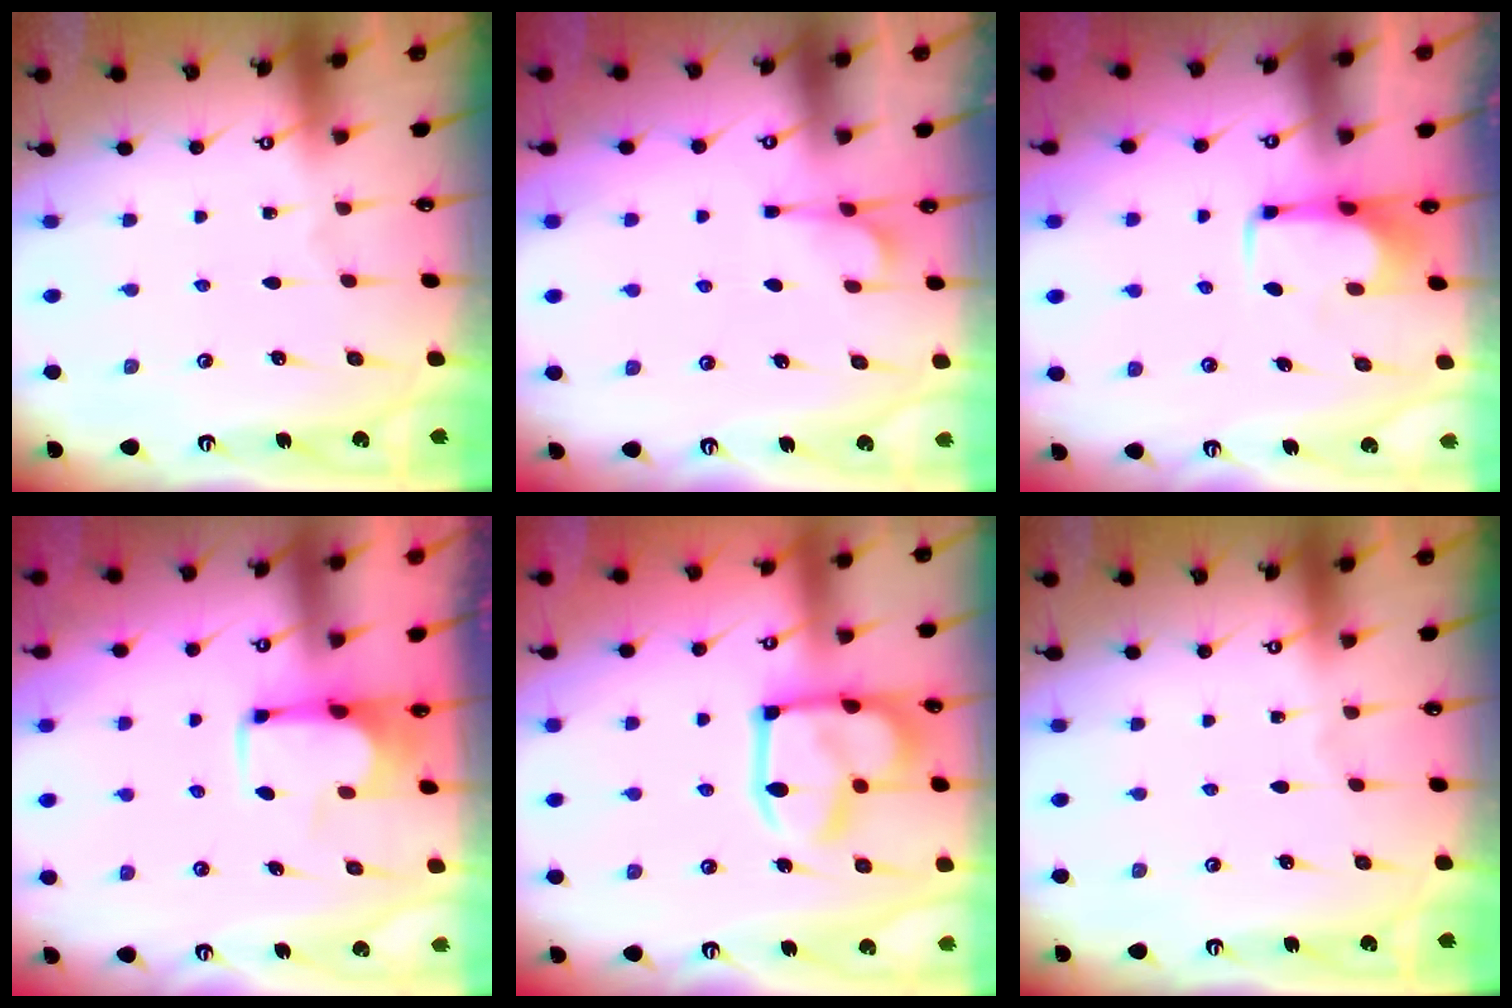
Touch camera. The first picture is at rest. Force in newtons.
{"total": 1.8, "press": 1.4, "slide": 1.1}
{"total": 2.1, "press": 2.1, "slide": 0.4}
{"total": 3.2, "press": 3.1, "slide": 0.6}
{"total": 18.2, "press": 18.2, "slide": 1.0}
{"total": 0.0}